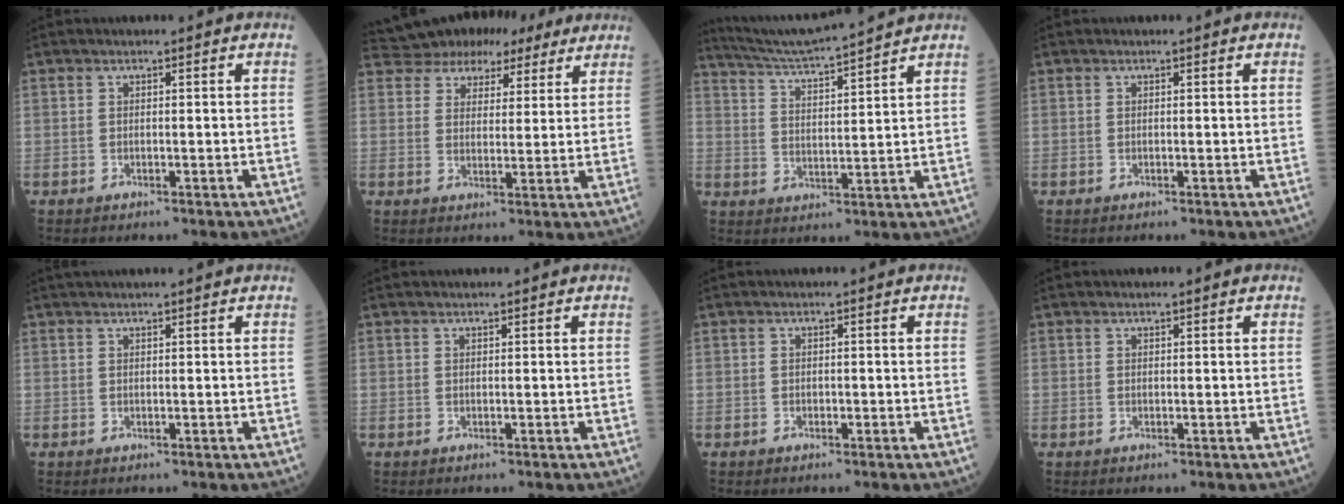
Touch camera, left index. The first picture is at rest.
{"total": 13.4, "force": [11.3, 6.5, 2.9], "torque": [-0.050, 0.043, 0.152]}
{"total": 12.4, "force": [11.6, -1.5, 4.0], "torque": [-0.081, 0.010, 0.189]}
{"total": 0.0}
{"total": 5.7, "force": [5.2, -0.3, 2.3], "torque": [-0.026, 0.029, 0.067]}
{"total": 2.0, "force": [1.9, 0.1, 0.5], "torque": [-0.006, 0.015, 0.026]}
{"total": 0.0}
{"total": 1.4, "force": [1.2, 0.2, 0.6], "torque": [-0.009, 0.012, 0.016]}